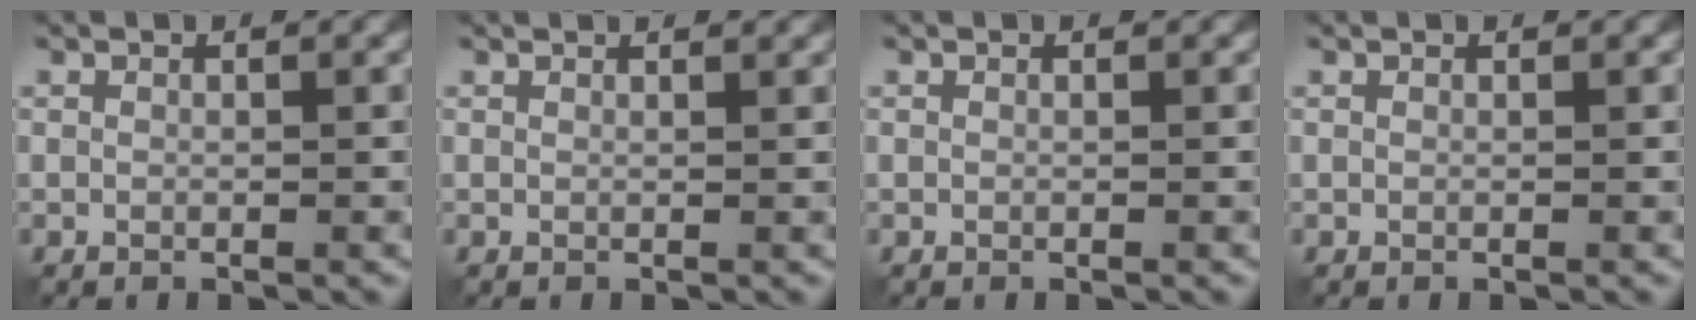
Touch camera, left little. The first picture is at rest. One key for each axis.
{"total": 1.9, "fx": 1.6, "fy": 0.5, "fz": 0.8, "tx": -0.007, "ty": 0.002, "tz": 0.009}
{"total": 0.0}
{"total": 0.0}